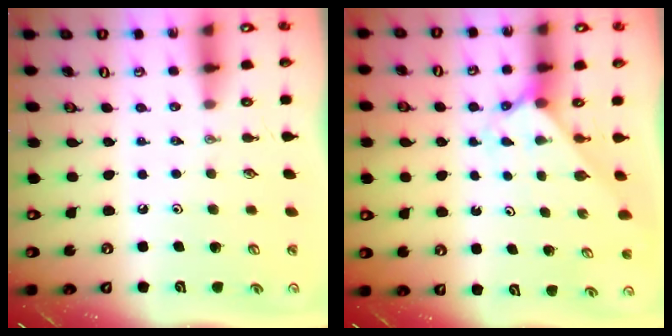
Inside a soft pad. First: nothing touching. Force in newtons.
{"total": 2.4, "press": 2.4, "slide": 0.2}